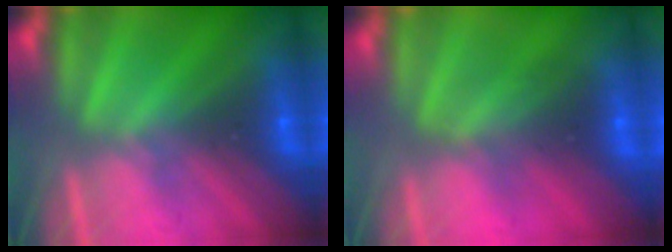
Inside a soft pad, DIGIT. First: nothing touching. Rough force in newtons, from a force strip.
{"total": 2.5}